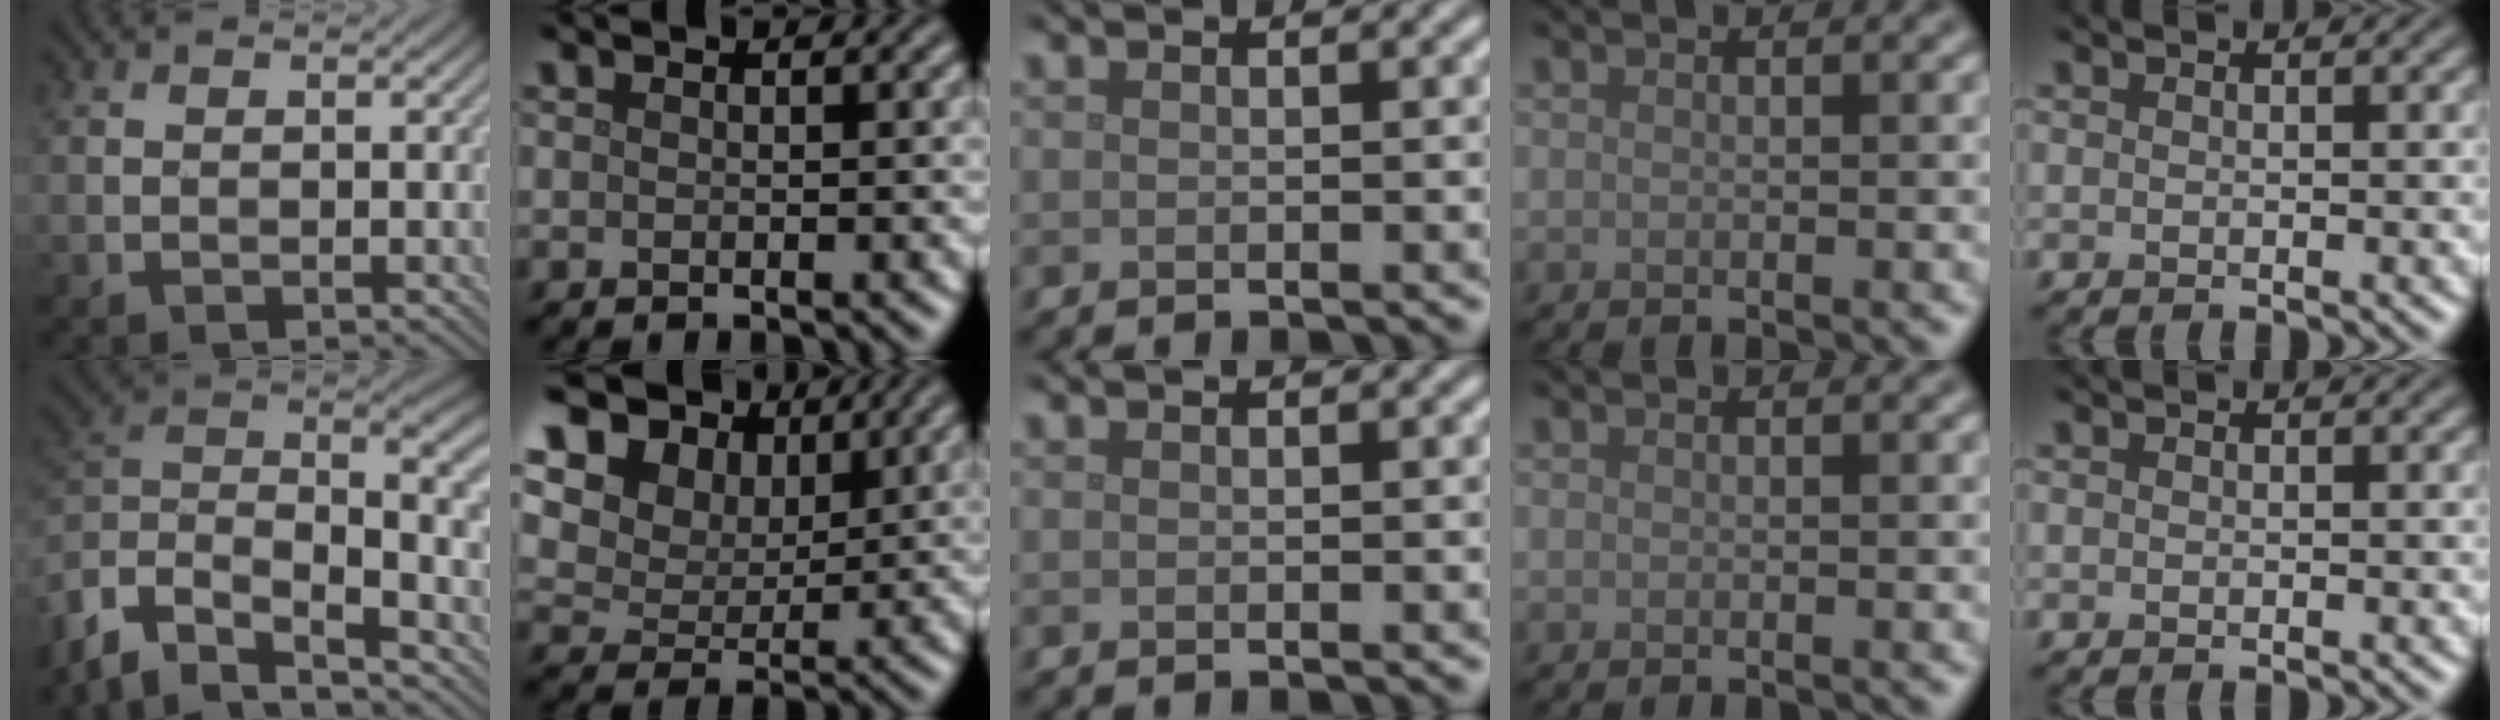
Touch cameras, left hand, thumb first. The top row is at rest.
{"thumb": {"total": 11.8, "force": [-5.0, 6.0, 8.8], "torque": [-0.199, 0.000, -0.108]}, "index": {"total": 12.0, "force": [6.5, 8.2, 6.0], "torque": [-0.124, 0.019, 0.114]}}